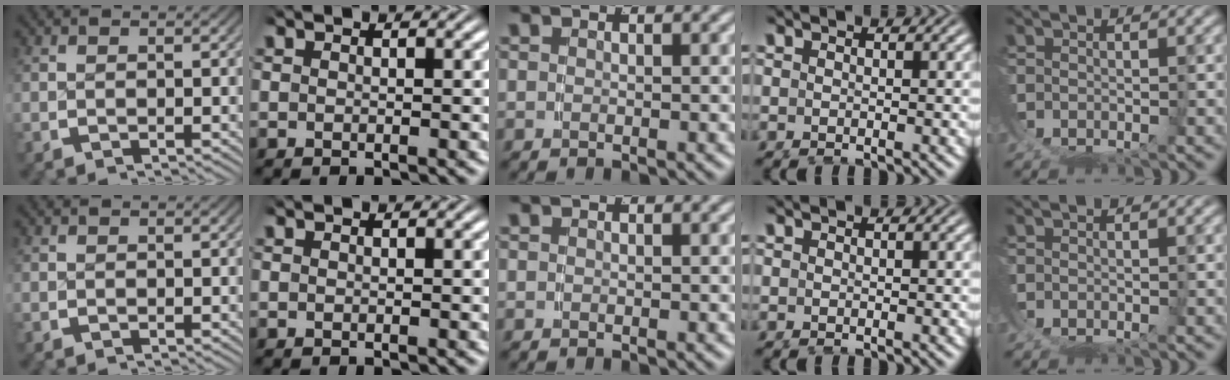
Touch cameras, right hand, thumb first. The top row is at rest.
{}